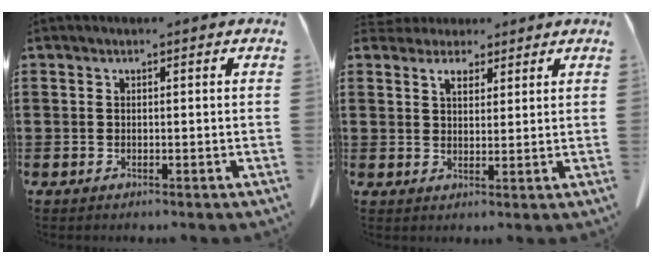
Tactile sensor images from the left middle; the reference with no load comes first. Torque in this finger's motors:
{"motor_torque": [0.21, 0.07, 0.05, 0.01]}